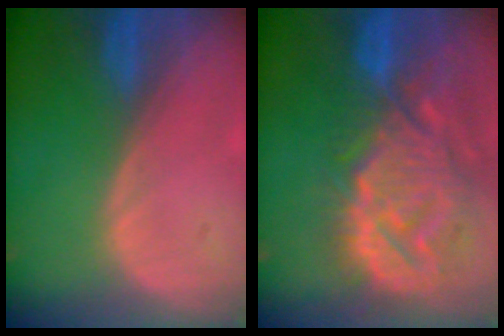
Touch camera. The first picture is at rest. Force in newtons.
{"total": 14.3, "press": 12.2, "slide": 7.5}